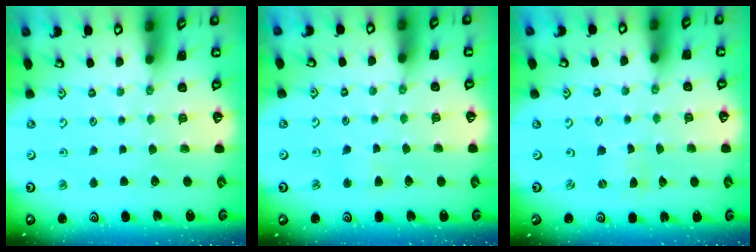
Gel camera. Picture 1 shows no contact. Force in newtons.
{"total": 2.0, "press": 2.0, "slide": 0.4}
{"total": 0.0}